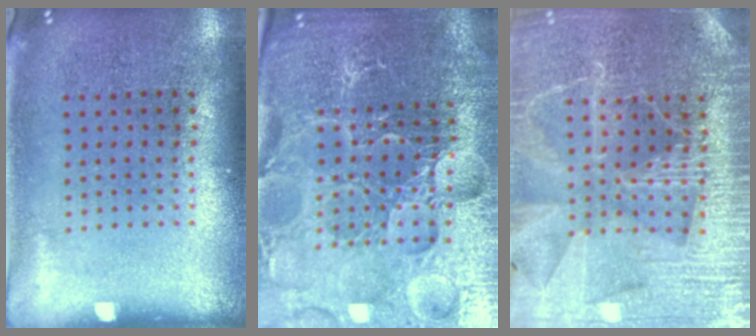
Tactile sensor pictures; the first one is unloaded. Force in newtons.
{"total": 5.0, "press": 4.8, "slide": 1.4}
{"total": 4.2, "press": 3.9, "slide": 1.4}